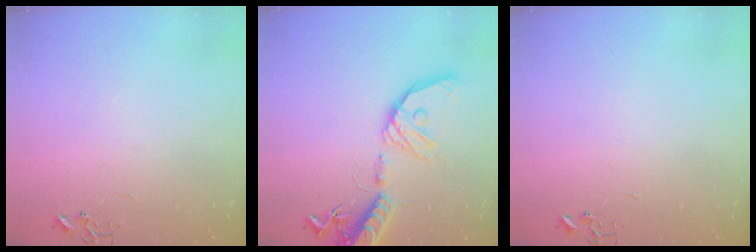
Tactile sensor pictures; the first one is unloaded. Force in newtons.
{"total": 20.1, "press": 19.7, "slide": 3.7}
{"total": 0.0}